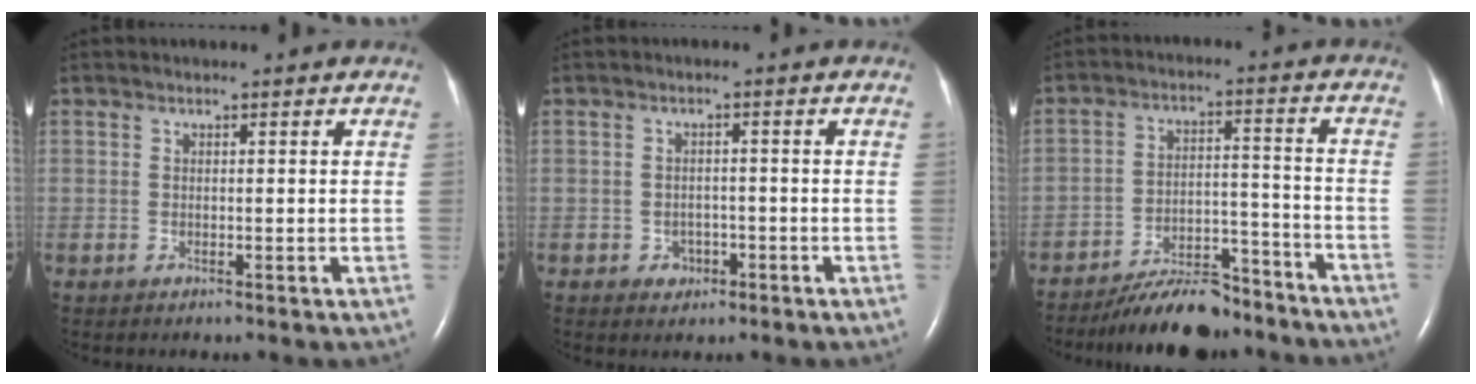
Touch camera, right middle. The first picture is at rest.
{"total": 2.2, "force": [-1.1, 1.8, 0.8], "torque": [-0.007, 0.005, -0.011]}
{"total": 11.3, "force": [-10.1, 3.2, 3.9], "torque": [-0.057, 0.017, -0.162]}